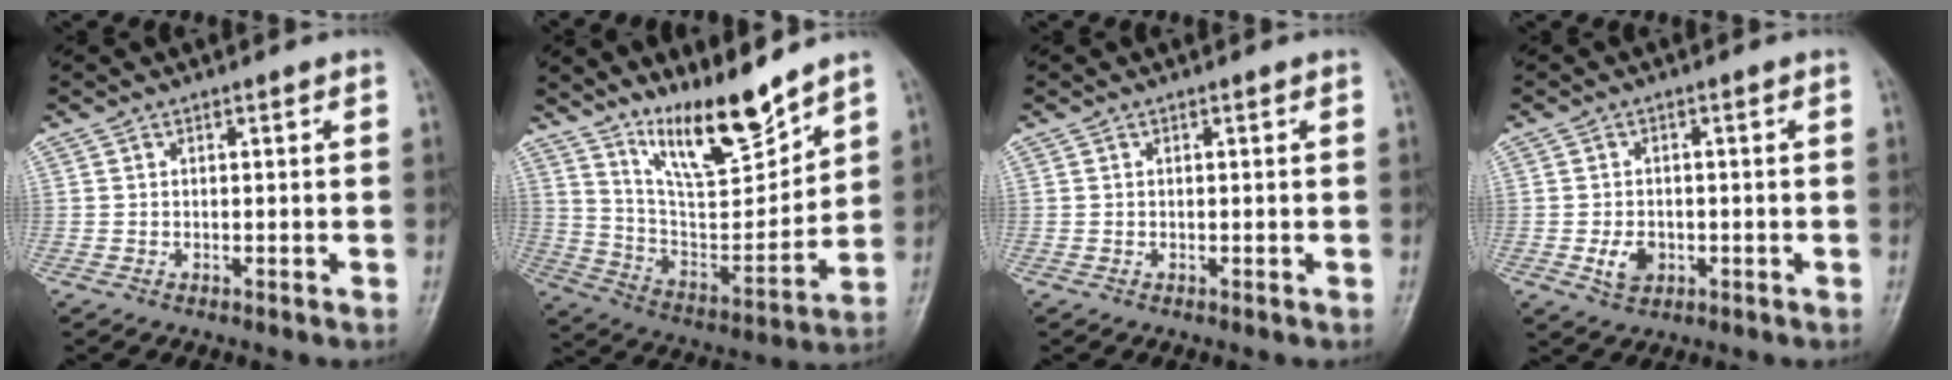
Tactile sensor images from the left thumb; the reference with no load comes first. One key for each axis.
{"total": 14.7, "fx": 11.6, "fy": 3.2, "fz": 8.6, "tx": -0.114, "ty": -0.085, "tz": 0.216}
{"total": 0.0}
{"total": 3.8, "fx": -1.0, "fy": 2.8, "fz": 2.4, "tx": -0.036, "ty": 0.001, "tz": -0.011}